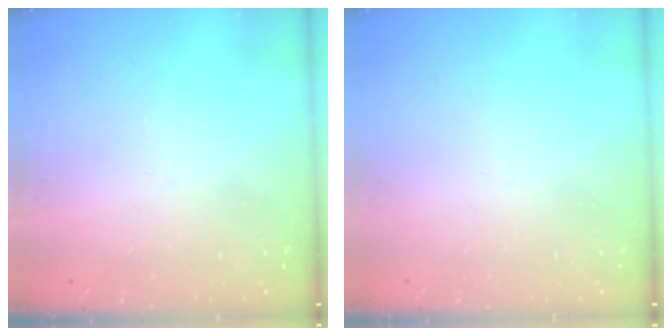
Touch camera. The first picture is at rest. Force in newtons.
{"total": 1.6, "press": 1.5, "slide": 0.1}